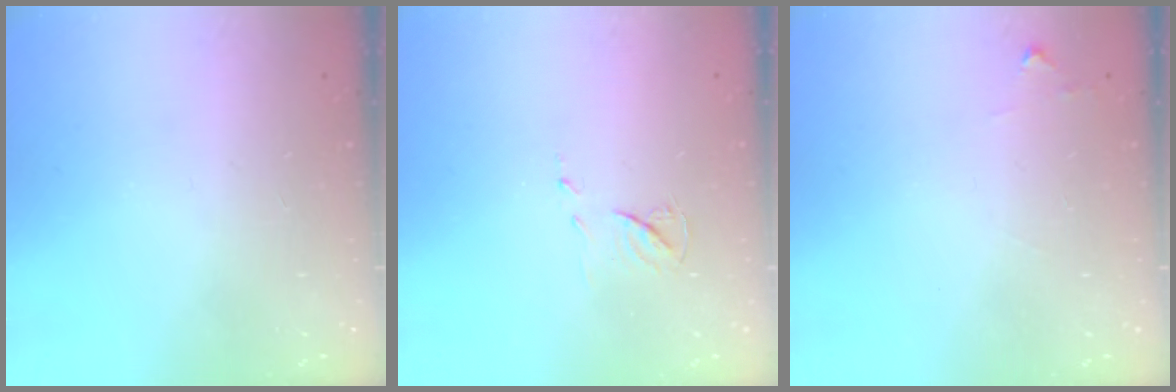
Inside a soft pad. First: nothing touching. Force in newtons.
{"total": 5.8, "press": 5.8, "slide": 0.5}
{"total": 4.4, "press": 4.4, "slide": 0.7}